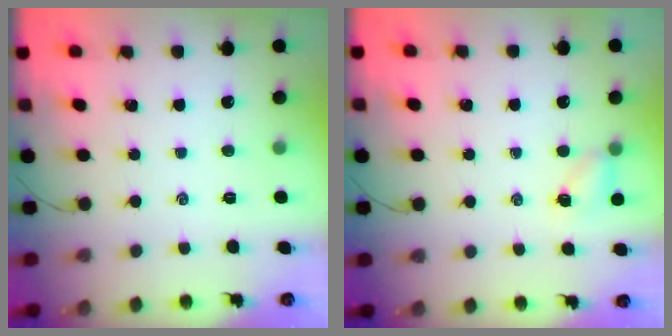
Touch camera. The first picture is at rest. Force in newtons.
{"total": 4.7, "press": 4.5, "slide": 1.2}